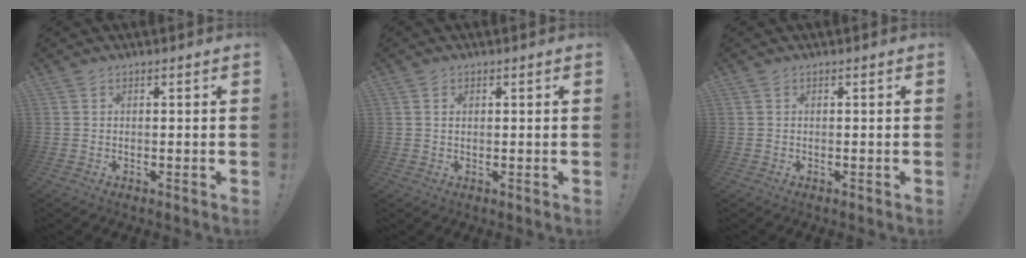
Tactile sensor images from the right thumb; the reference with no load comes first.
{"total": 0.9, "force": [0.3, 0.6, 0.6], "torque": [-0.011, 0.002, 0.005]}
{"total": 0.0}